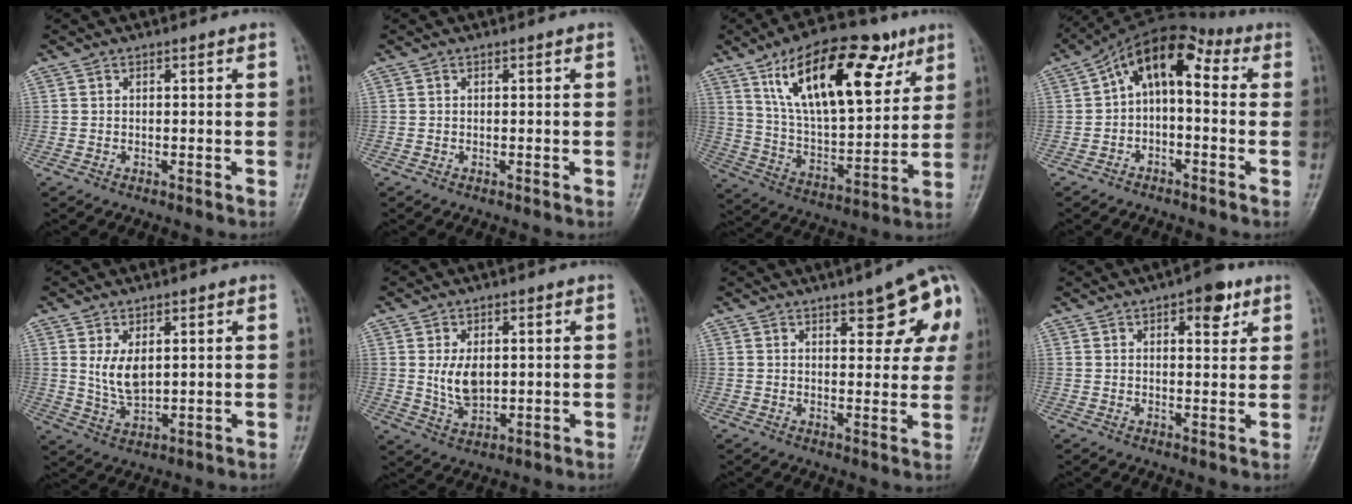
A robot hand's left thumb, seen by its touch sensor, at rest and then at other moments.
{"total": 0.0}
{"total": 23.6, "force": [11.6, 10.5, 17.6], "torque": [-0.250, -0.033, 0.201]}
{"total": 9.9, "force": [1.1, 5.6, 8.1], "torque": [-0.107, 0.044, 0.001]}
{"total": 6.0, "force": [1.7, 3.4, 4.6], "torque": [-0.074, -0.015, 0.042]}
{"total": 6.4, "force": [0.9, 4.0, 4.9], "torque": [-0.075, -0.009, 0.026]}
{"total": 13.0, "force": [5.5, 4.8, 10.7], "torque": [-0.099, -0.008, 0.062]}
{"total": 6.4, "force": [3.4, 2.9, 4.6], "torque": [-0.039, -0.012, 0.040]}